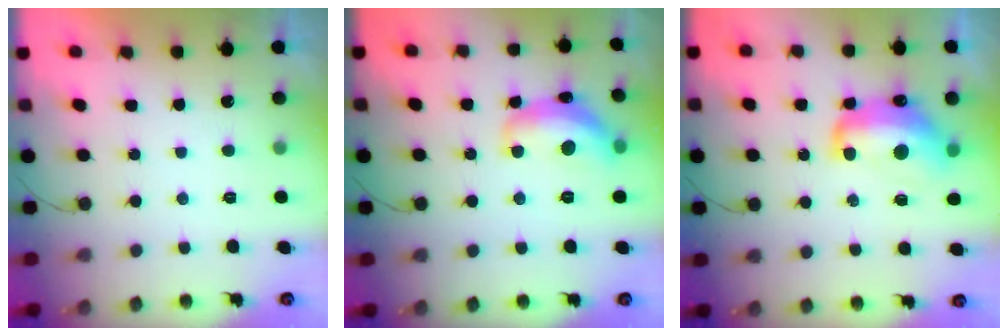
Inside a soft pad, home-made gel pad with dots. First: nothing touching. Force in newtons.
{"total": 14.4, "press": 14.4, "slide": 0.6}
{"total": 14.5, "press": 14.5, "slide": 1.3}